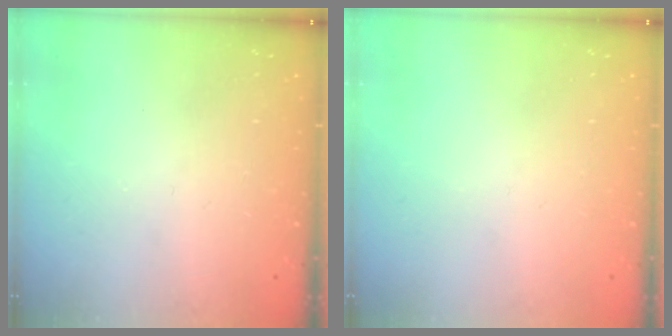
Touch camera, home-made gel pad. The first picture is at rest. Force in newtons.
{"total": 0.0}